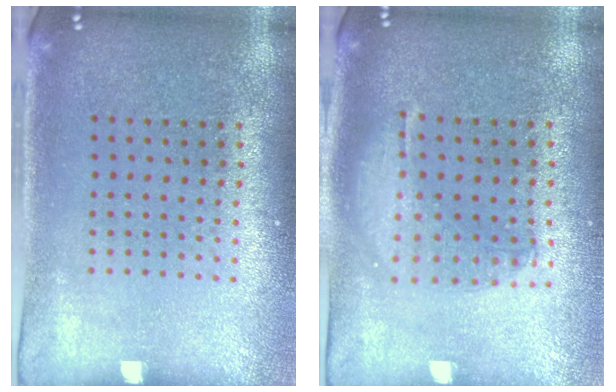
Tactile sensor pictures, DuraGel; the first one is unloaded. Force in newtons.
{"total": 1.3, "press": 1.3, "slide": 0.3}